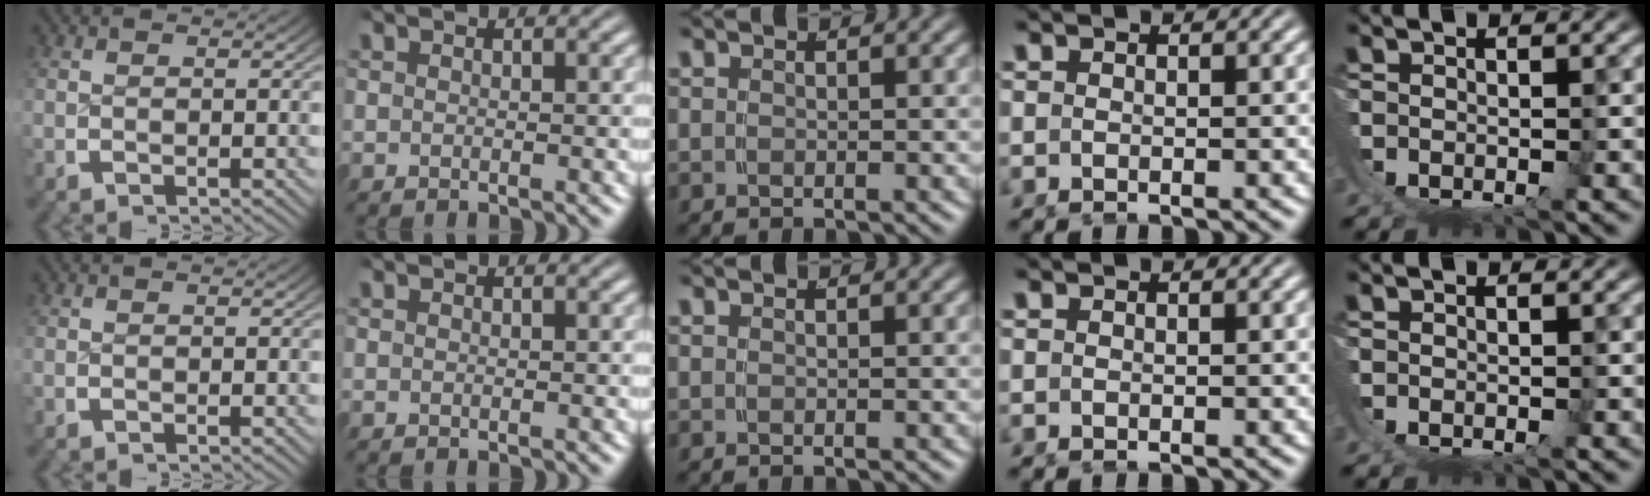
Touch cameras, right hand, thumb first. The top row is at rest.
{}